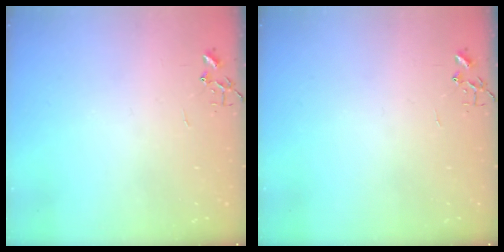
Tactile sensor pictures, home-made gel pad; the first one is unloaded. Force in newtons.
{"total": 0.0}